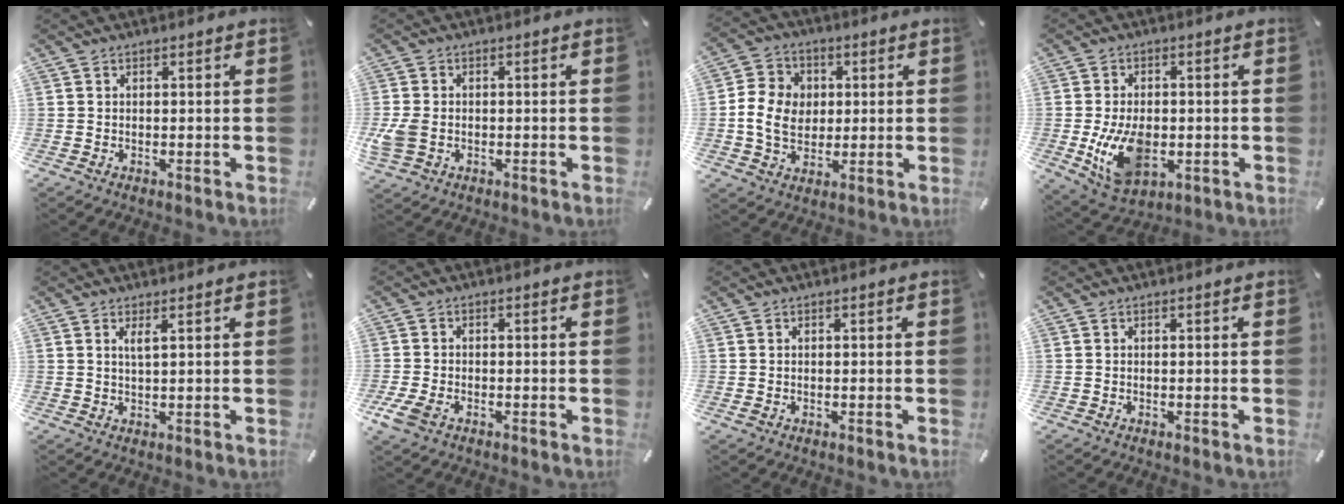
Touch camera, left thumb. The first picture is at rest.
{"total": 5.2, "force": [-0.9, 3.8, 3.5], "torque": [-0.078, 0.003, -0.015]}
{"total": 9.3, "force": [0.1, 8.1, 4.5], "torque": [-0.102, 0.012, 0.001]}
{"total": 12.3, "force": [-2.0, 8.3, 8.9], "torque": [-0.171, -0.007, -0.033]}
{"total": 2.3, "force": [1.3, 0.4, 1.9], "torque": [-0.041, 0.001, 0.021]}
{"total": 4.2, "force": [-2.2, 2.3, 2.7], "torque": [-0.075, -0.003, -0.046]}
{"total": 0.5, "force": [-0.1, 0.3, 0.4], "torque": [-0.007, 0.000, -0.001]}
{"total": 0.0}